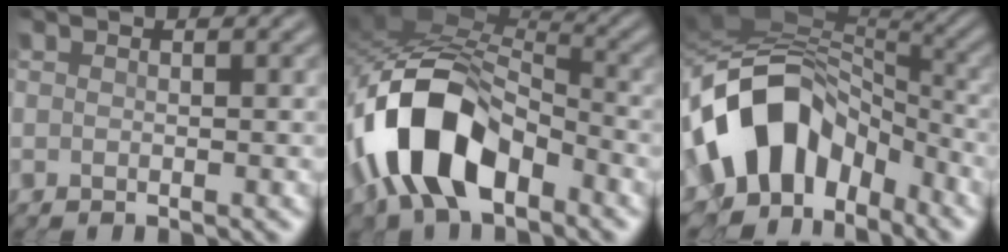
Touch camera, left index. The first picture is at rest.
{"total": 11.9, "force": [-4.5, 6.5, 8.9], "torque": [-0.184, 0.008, -0.084]}
{"total": 12.4, "force": [-2.6, 8.5, 8.7], "torque": [-0.152, 0.014, -0.055]}